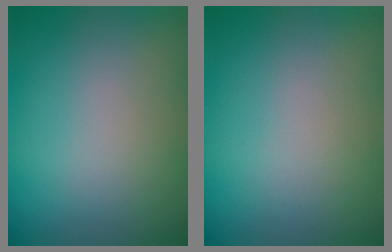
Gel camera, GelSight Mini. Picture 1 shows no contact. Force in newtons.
{"total": 0.0}